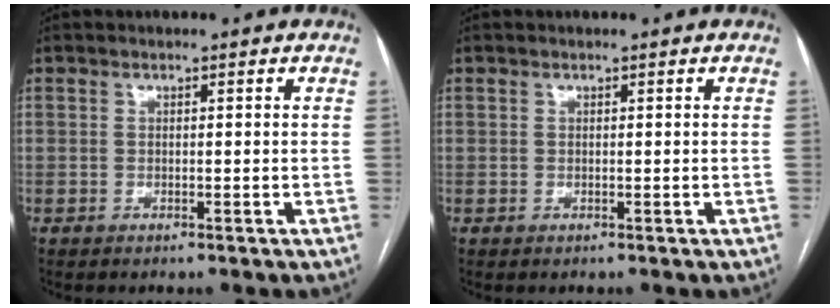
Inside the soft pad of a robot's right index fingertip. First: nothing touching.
{"total": 0.0}